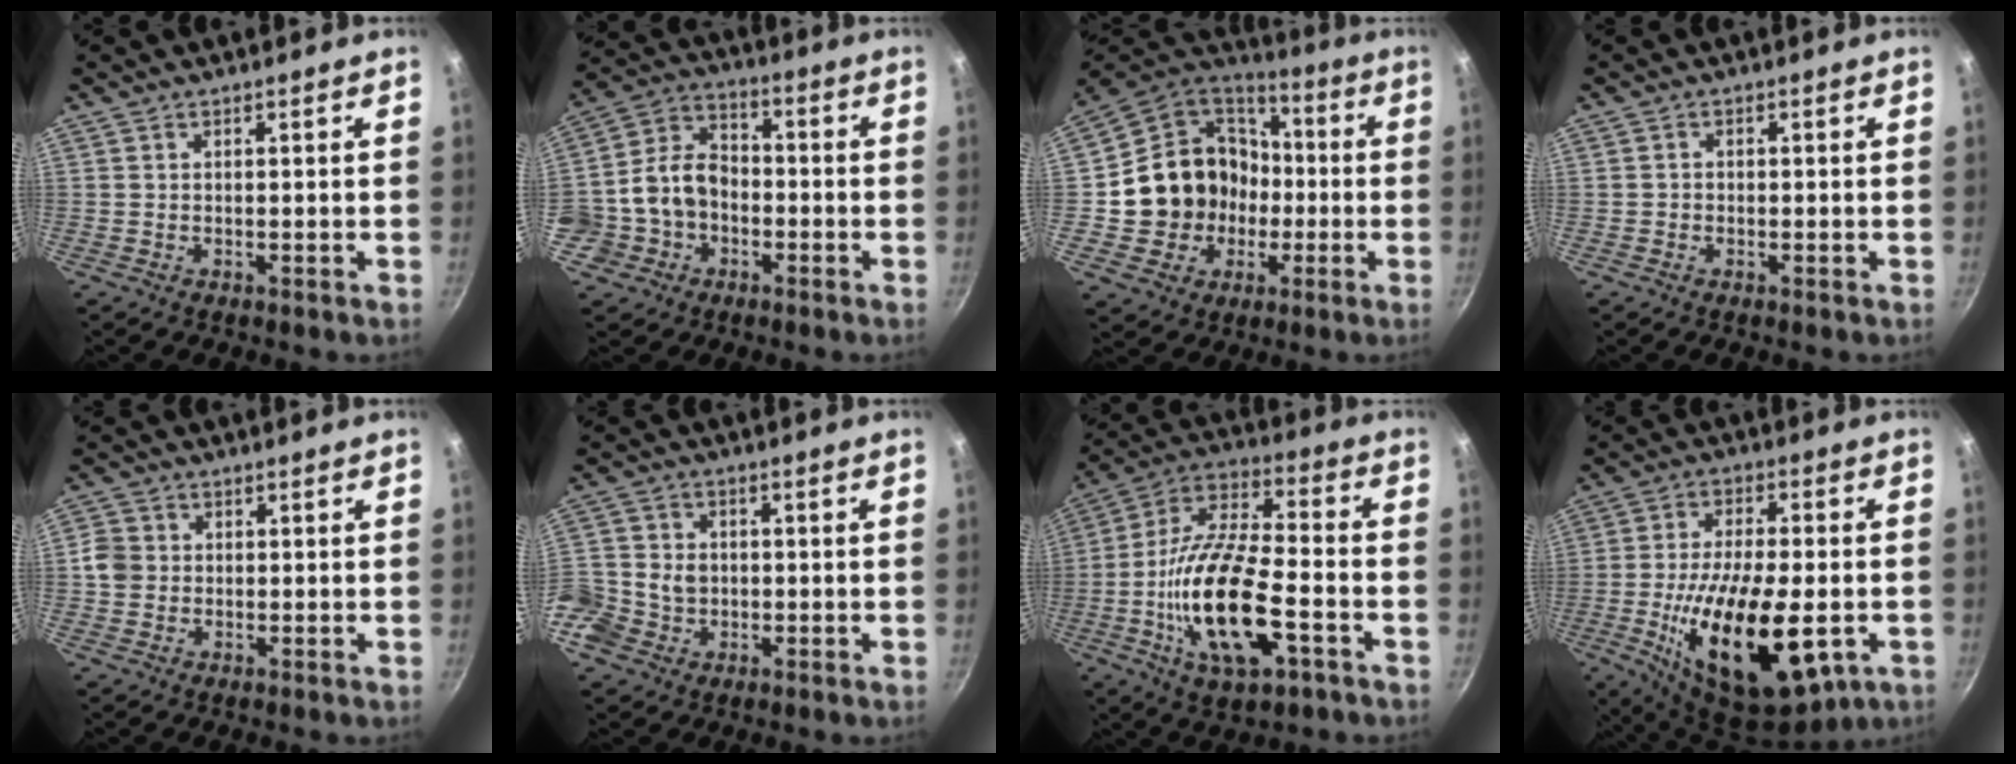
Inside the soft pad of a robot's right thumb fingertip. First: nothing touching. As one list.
[{"total": 10.9, "force": [-2.6, 9.2, 5.2], "torque": [-0.071, 0.043, -0.058]}, {"total": 18.6, "force": [-1.8, 16.9, 7.4], "torque": [-0.096, 0.043, -0.019]}, {"total": 0.9, "force": [-0.4, 0.8, 0.2], "torque": [-0.002, 0.002, -0.010]}, {"total": 4.0, "force": [-0.2, 3.7, 1.5], "torque": [-0.012, 0.010, -0.011]}, {"total": 13.1, "force": [-2.8, 11.4, 5.7], "torque": [-0.125, 0.036, -0.060]}, {"total": 20.8, "force": [-6.3, 8.5, 17.9], "torque": [-0.339, 0.025, -0.128]}, {"total": 22.9, "force": [-6.2, 10.0, 19.7], "torque": [-0.326, 0.006, -0.093]}]